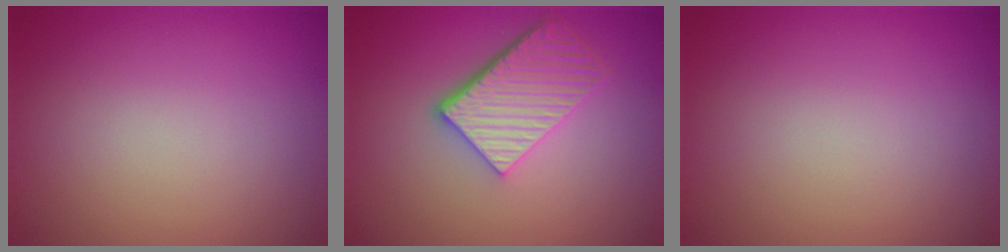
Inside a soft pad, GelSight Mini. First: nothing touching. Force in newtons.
{"total": 5.2, "press": 3.9, "slide": 3.4}
{"total": 0.0}